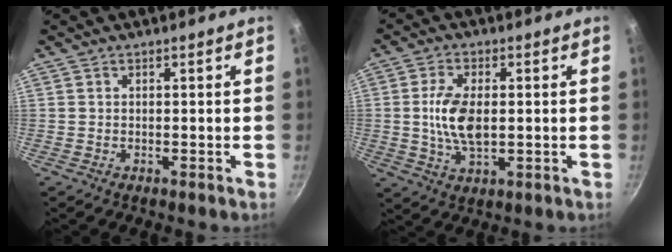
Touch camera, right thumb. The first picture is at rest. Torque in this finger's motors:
{"motor_torque": [1.47, 1.17, 1.04, -0.93, 0.10]}